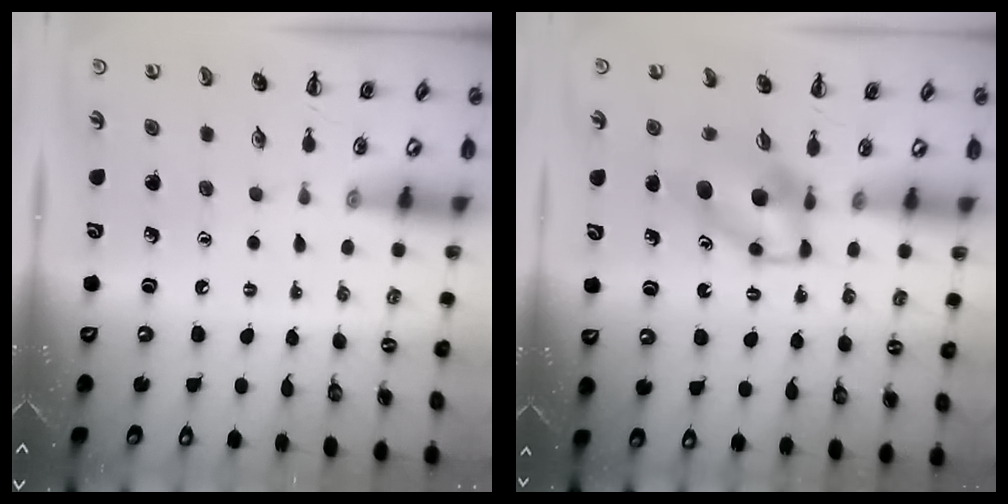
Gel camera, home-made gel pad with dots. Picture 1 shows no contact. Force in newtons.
{"total": 6.5, "press": 6.4, "slide": 1.4}